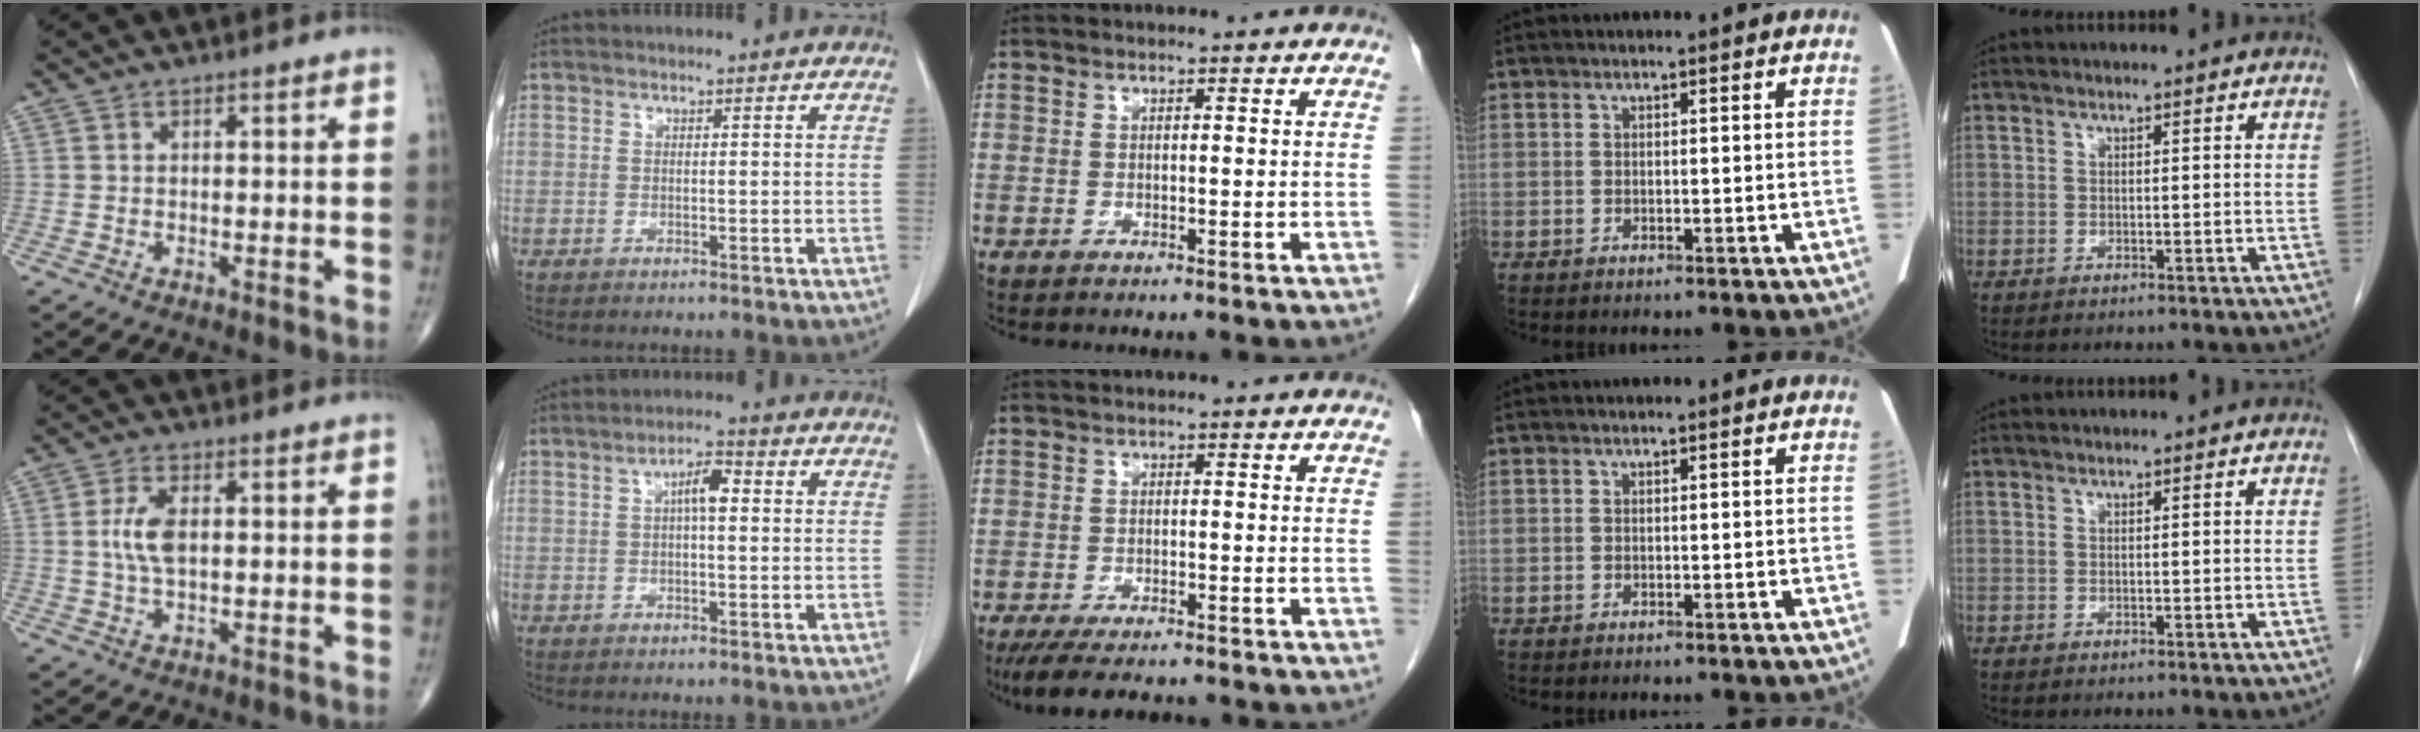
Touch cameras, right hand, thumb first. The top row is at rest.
{"thumb": {"total": 5.4, "force": [0.5, 2.5, 4.7], "torque": [-0.104, 0.002, 0.009]}, "index": {"total": 3.8, "force": [0.6, 1.1, 3.6], "torque": [-0.065, 0.011, 0.007]}, "middle": {"total": 8.4, "force": [-7.1, 1.9, 4.2], "torque": [-0.063, -0.015, -0.108]}}